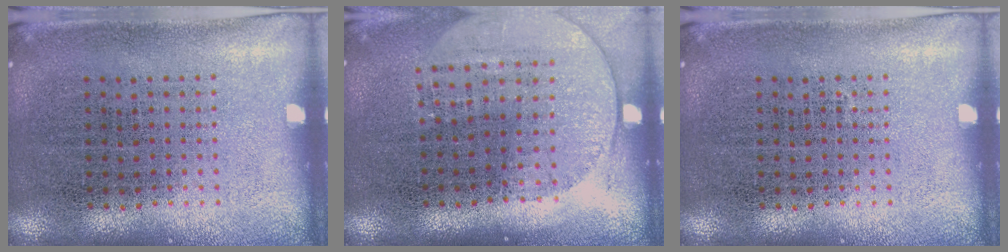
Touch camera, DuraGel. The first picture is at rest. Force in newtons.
{"total": 1.5, "press": 1.3, "slide": 0.7}
{"total": 0.0}